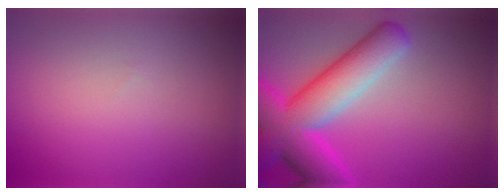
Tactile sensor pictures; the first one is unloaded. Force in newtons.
{"total": 10.2, "press": 10.2, "slide": 0.5}